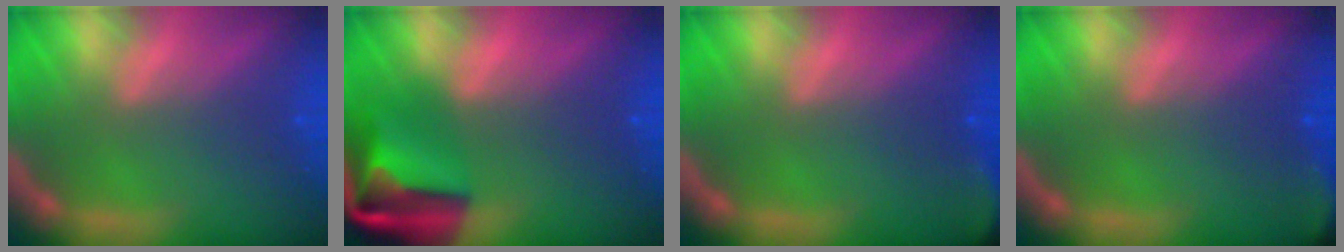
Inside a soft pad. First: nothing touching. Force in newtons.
{"total": 8.9}
{"total": 3.5}
{"total": 2.9}